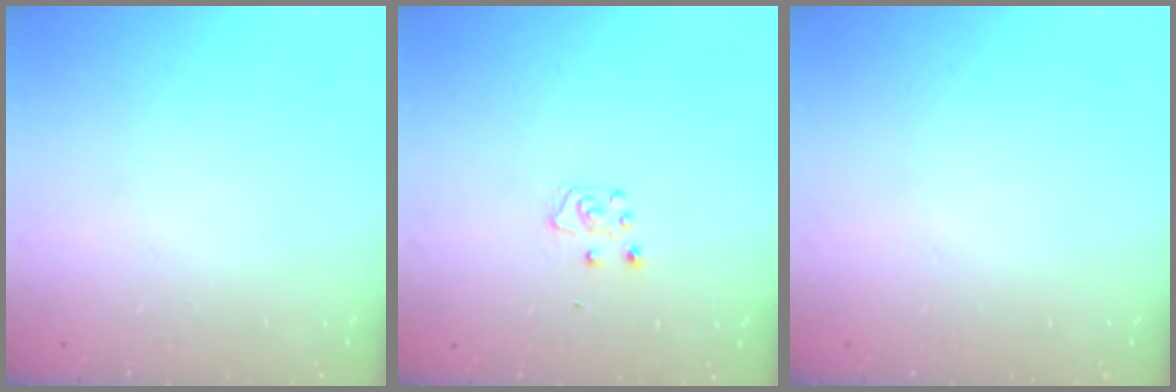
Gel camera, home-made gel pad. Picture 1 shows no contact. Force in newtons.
{"total": 5.1, "press": 5.0, "slide": 0.6}
{"total": 0.0}